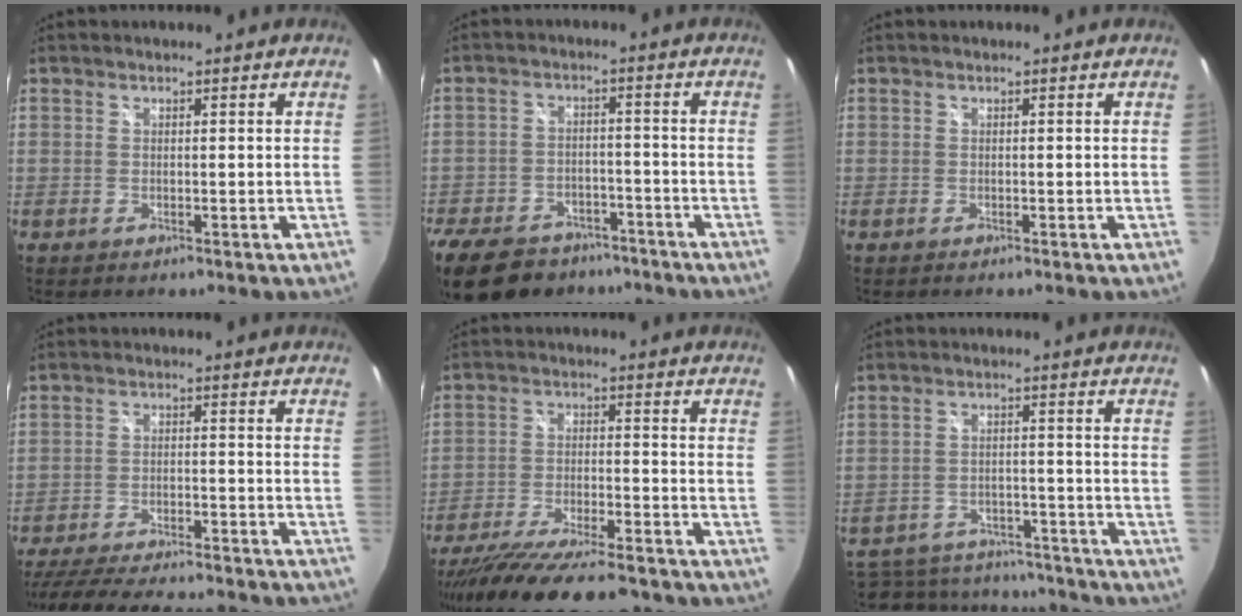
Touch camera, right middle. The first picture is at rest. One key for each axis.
{"total": 19.0, "fx": -13.8, "fy": 10.3, "fz": 8.2, "tx": -0.209, "ty": 0.000, "tz": -0.205}
{"total": 0.0}
{"total": 24.0, "fx": -20.9, "fy": 4.1, "fz": 11.0, "tx": -0.214, "ty": -0.032, "tz": -0.294}
{"total": 19.9, "fx": -17.1, "fy": 3.4, "fz": 9.7, "tx": -0.184, "ty": -0.045, "tz": -0.264}
{"total": 19.3, "fx": -15.1, "fy": 9.1, "fz": 7.7, "tx": -0.183, "ty": 0.008, "tz": -0.191}